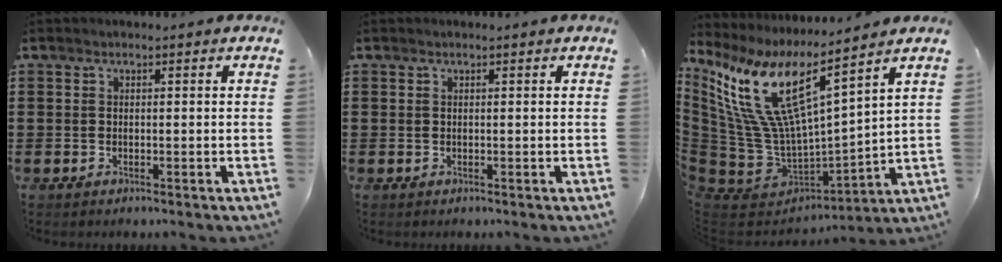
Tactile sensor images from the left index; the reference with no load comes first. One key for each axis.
{"total": 0.0}
{"total": 13.5, "fx": 7.7, "fy": 4.3, "fz": 10.2, "tx": -0.252, "ty": -0.063, "tz": 0.127}